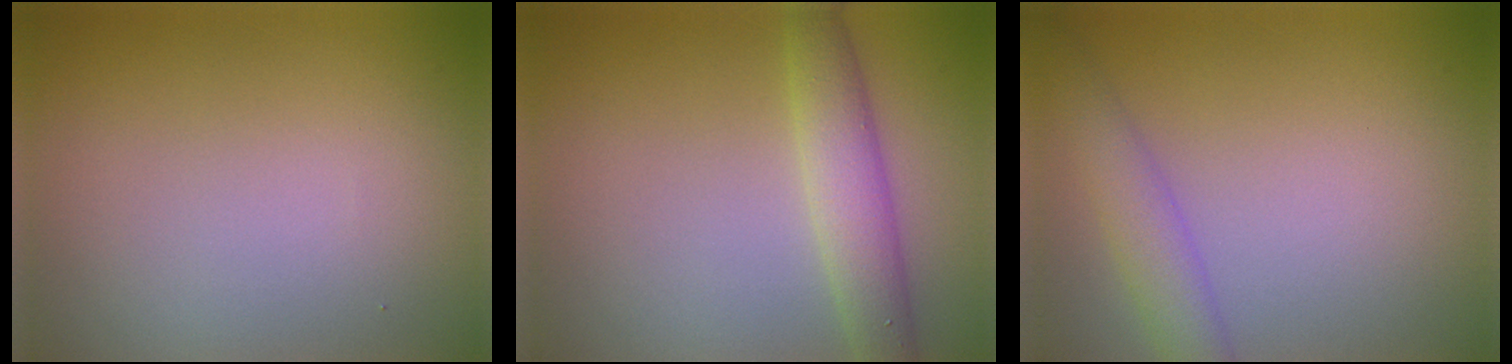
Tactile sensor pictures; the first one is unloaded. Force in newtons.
{"total": 3.5, "press": 3.5, "slide": 0.2}
{"total": 3.0, "press": 3.0, "slide": 0.1}